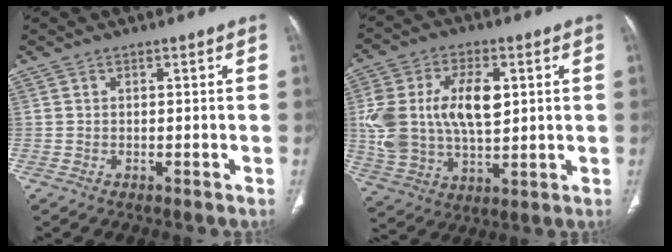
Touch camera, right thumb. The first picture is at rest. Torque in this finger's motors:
{"motor_torque": [0.42, 0.48, 1.07, 0.84, 0.20]}